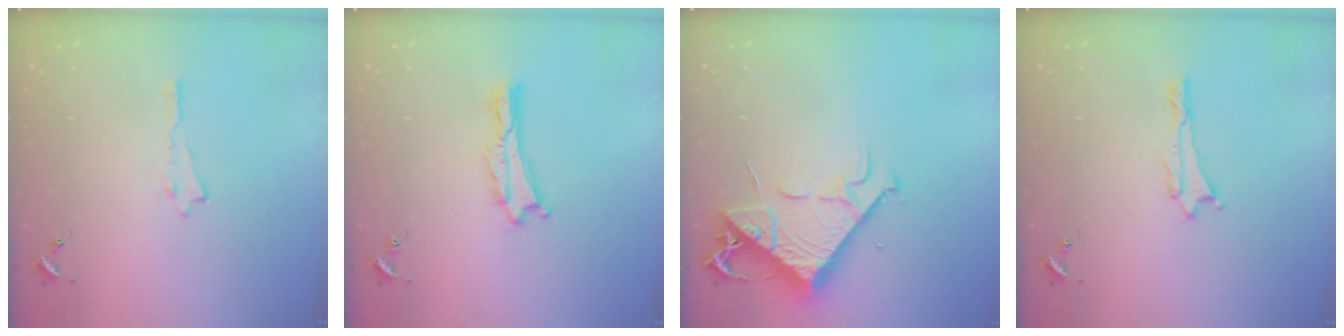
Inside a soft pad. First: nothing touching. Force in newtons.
{"total": 0.6, "press": 0.5, "slide": 0.2}
{"total": 9.2, "press": 9.1, "slide": 1.2}
{"total": 0.0}